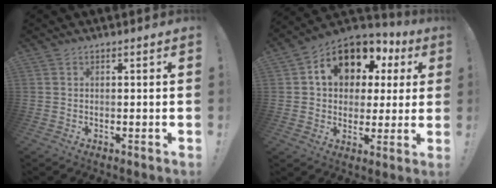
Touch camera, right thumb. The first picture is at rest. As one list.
[{"total": 13.5, "force": [6.3, 9.3, 7.5], "torque": [-0.118, -0.035, 0.114]}]